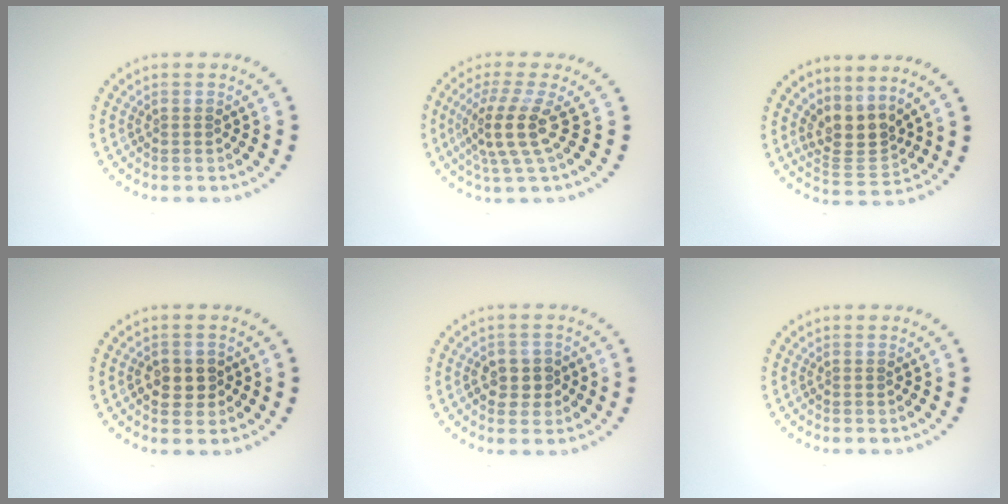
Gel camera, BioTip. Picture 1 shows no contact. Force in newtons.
{"total": 3.9, "press": 2.8, "slide": 2.7}
{"total": 3.3, "press": 2.5, "slide": 2.2}
{"total": 2.4, "press": 2.4, "slide": 0.4}
{"total": 1.9, "press": 1.8, "slide": 0.2}
{"total": 0.0}